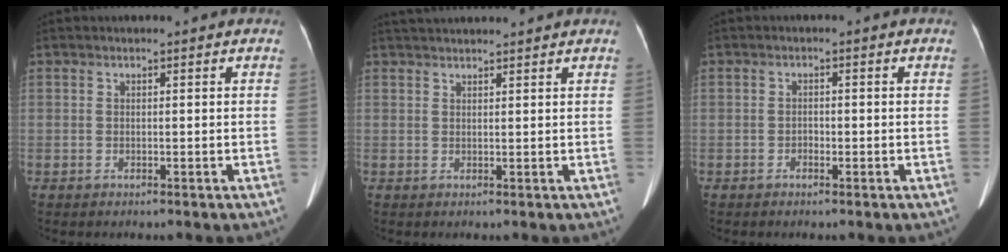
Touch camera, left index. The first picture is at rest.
{"total": 6.0, "force": [5.7, 0.1, 1.9], "torque": [-0.029, 0.039, 0.084]}
{"total": 0.9, "force": [-0.5, 0.5, 0.6], "torque": [-0.009, 0.001, -0.009]}